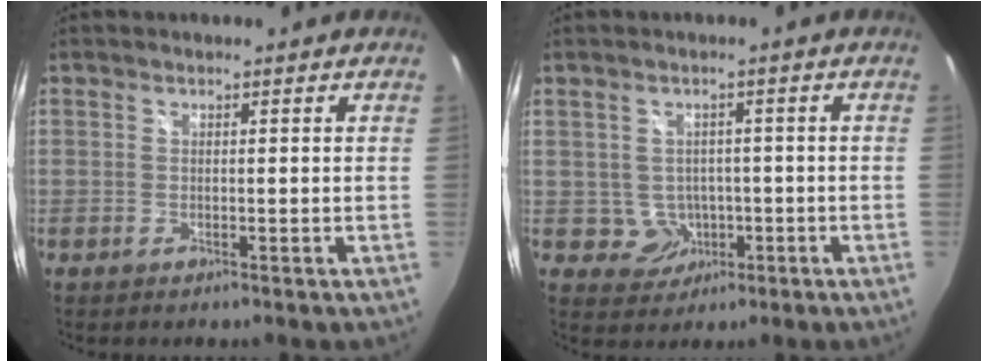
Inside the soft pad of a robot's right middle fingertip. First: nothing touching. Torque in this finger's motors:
{"motor_torque": [0.17, -0.18, 0.00, 0.00]}